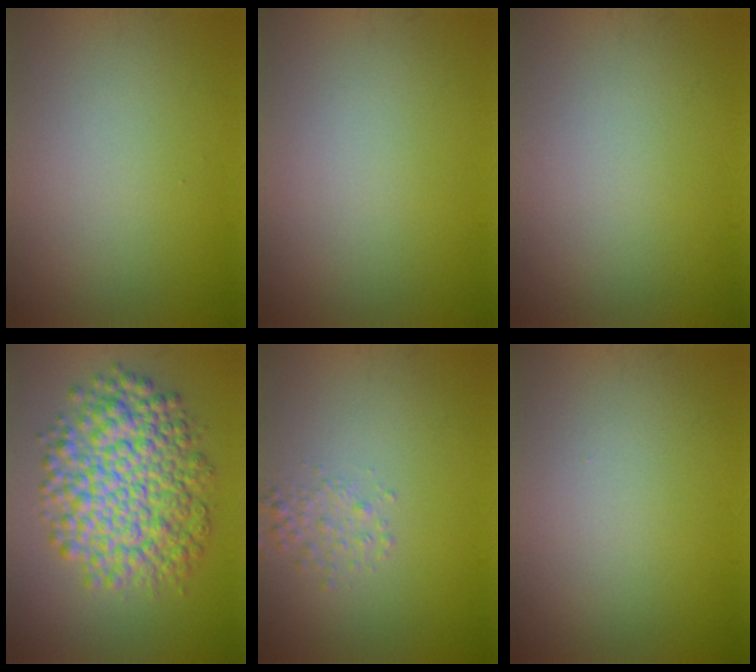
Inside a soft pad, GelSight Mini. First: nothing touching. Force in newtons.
{"total": 0.0}
{"total": 0.0}
{"total": 8.9, "press": 8.9, "slide": 0.2}
{"total": 1.4, "press": 1.4, "slide": 0.1}
{"total": 0.0}